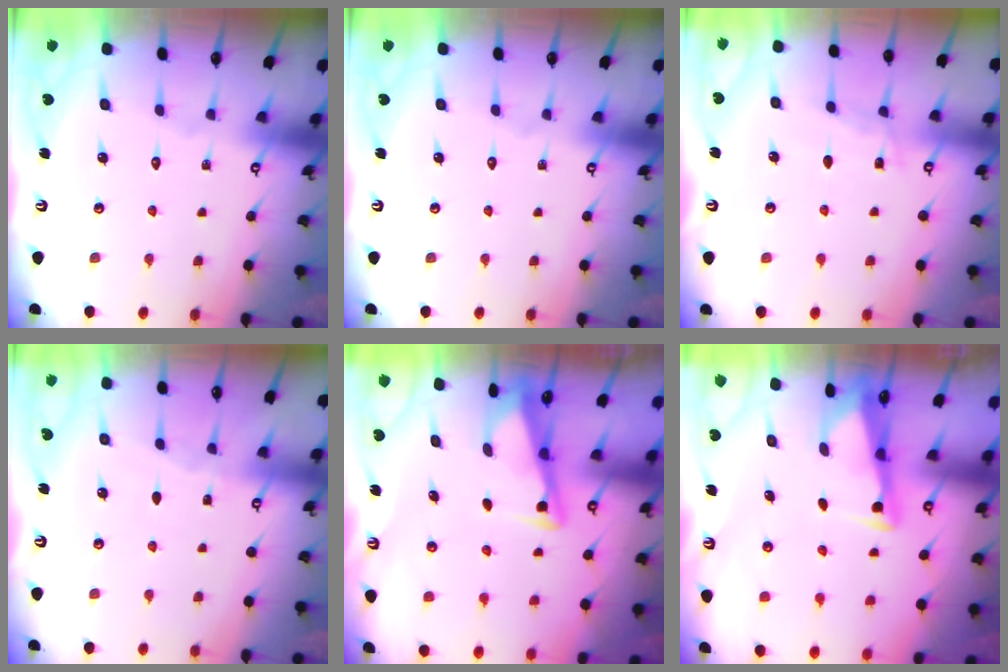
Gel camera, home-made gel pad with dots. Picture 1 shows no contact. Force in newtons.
{"total": 0.0}
{"total": 4.6, "press": 4.6, "slide": 0.6}
{"total": 2.7, "press": 2.6, "slide": 0.3}
{"total": 3.5, "press": 3.5, "slide": 0.4}
{"total": 3.0, "press": 3.0, "slide": 0.5}